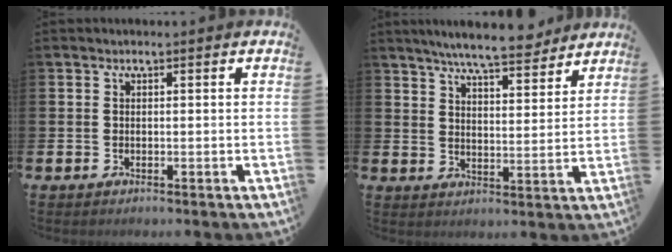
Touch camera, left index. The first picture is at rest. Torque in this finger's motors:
{"motor_torque": [0.31, -0.38, 0.82, 0.21]}